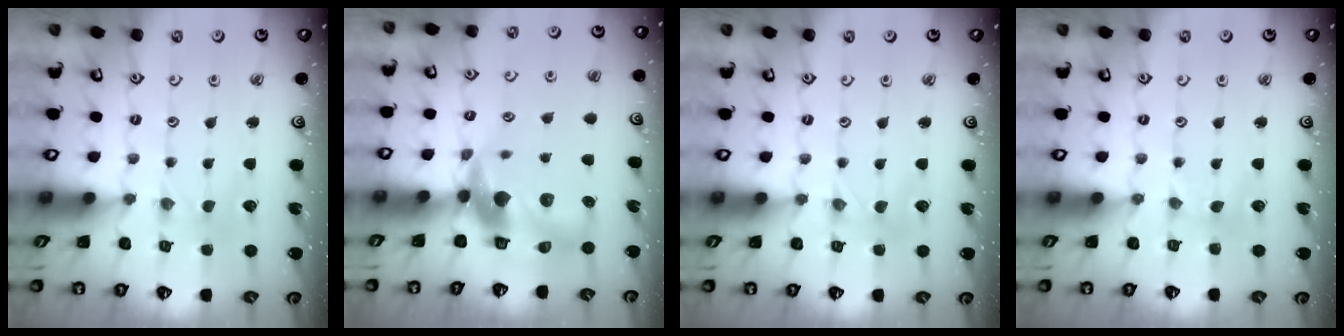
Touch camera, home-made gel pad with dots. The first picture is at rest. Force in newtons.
{"total": 14.7, "press": 14.5, "slide": 2.3}
{"total": 1.6, "press": 1.6, "slide": 0.3}
{"total": 1.0, "press": 1.0, "slide": 0.2}